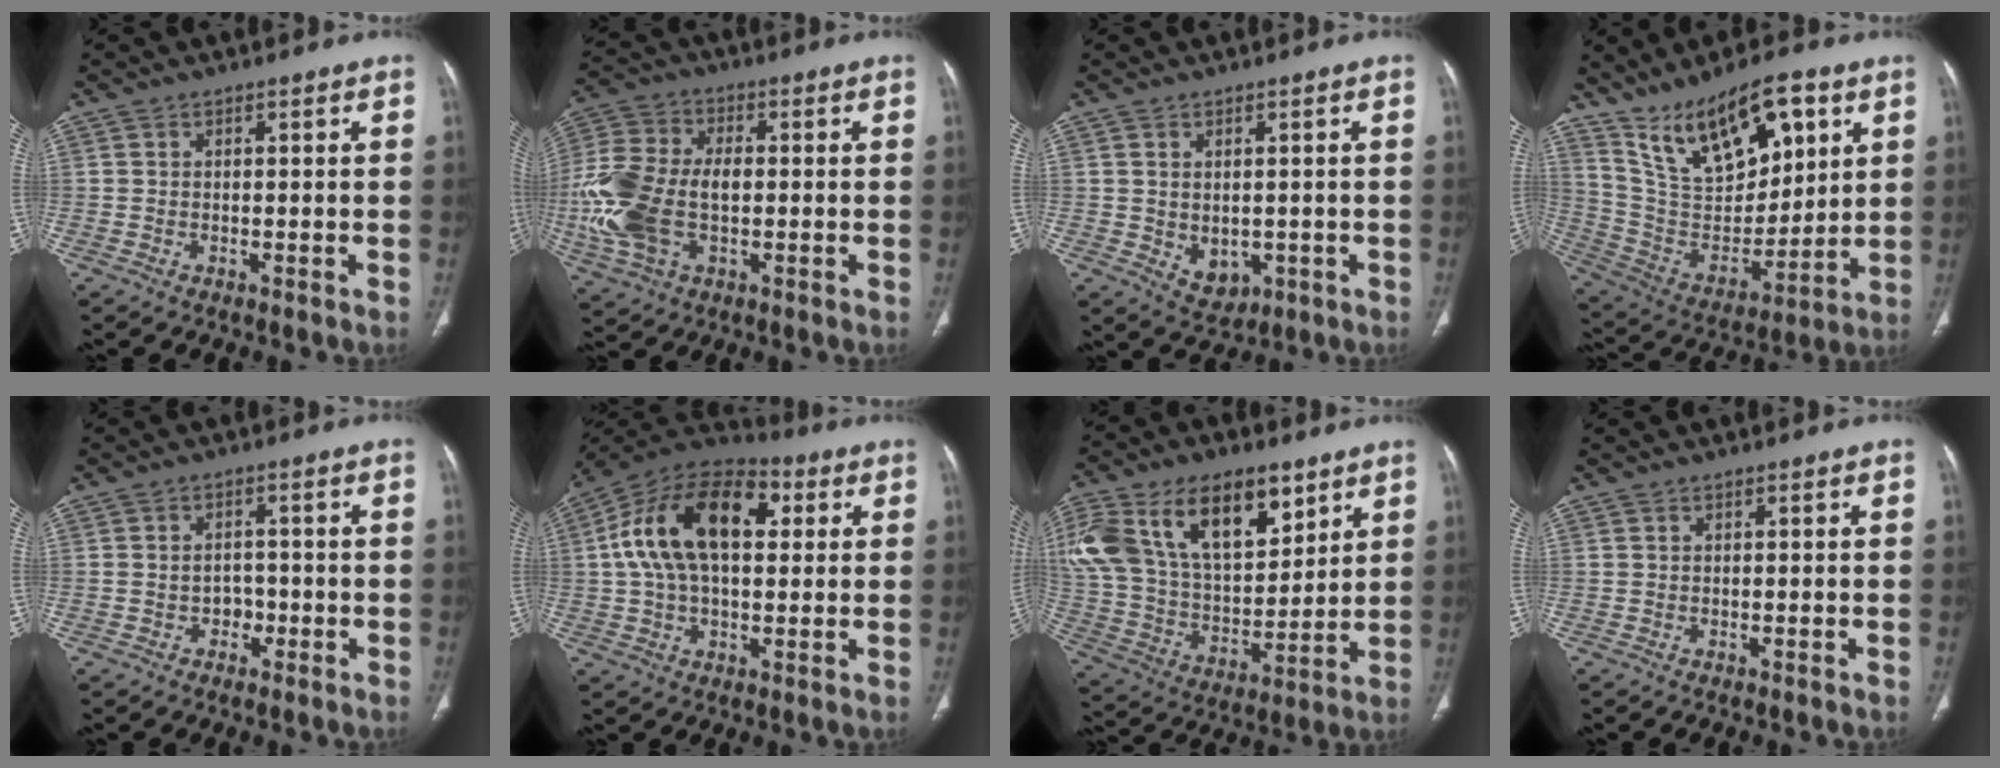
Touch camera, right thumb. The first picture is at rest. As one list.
[{"total": 17.3, "force": [-1.7, 10.6, 13.6], "torque": [-0.315, 0.008, -0.027]}, {"total": 4.8, "force": [-0.5, 3.6, 3.1], "torque": [-0.034, -0.004, 0.013]}, {"total": 21.4, "force": [11.5, 9.8, 15.1], "torque": [-0.216, -0.044, 0.223]}, {"total": 2.8, "force": [-0.9, 2.3, 1.3], "torque": [-0.004, 0.012, -0.012]}, {"total": 20.1, "force": [4.2, 11.4, 15.9], "torque": [-0.272, 0.028, 0.060]}, {"total": 29.9, "force": [14.4, 16.9, 20.0], "torque": [-0.393, 0.012, 0.268]}, {"total": 0.0}]